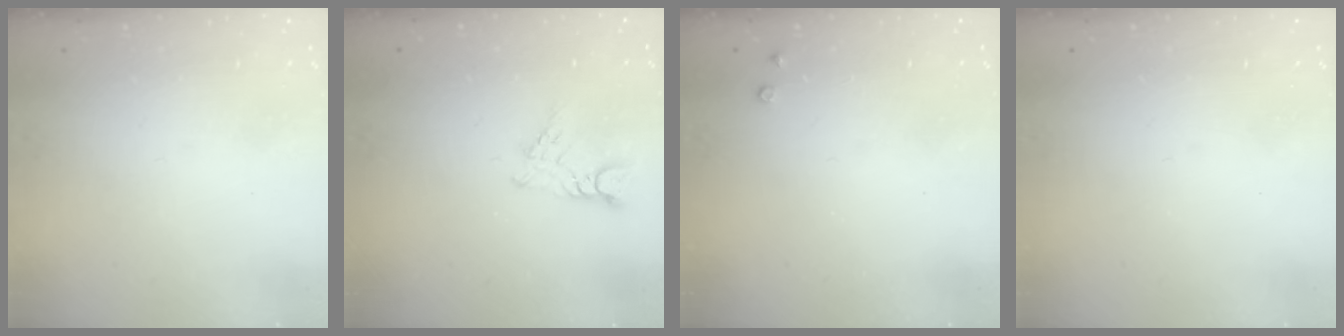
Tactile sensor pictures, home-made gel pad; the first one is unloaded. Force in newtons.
{"total": 3.4, "press": 3.4, "slide": 0.4}
{"total": 2.8, "press": 2.8, "slide": 0.5}
{"total": 0.0}